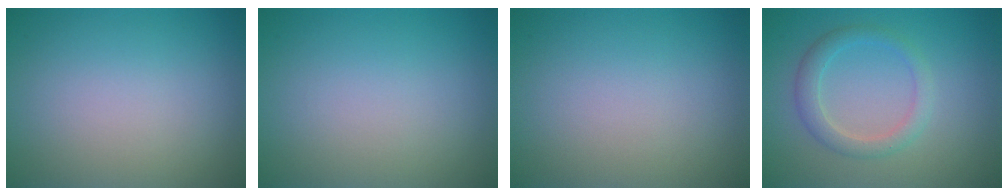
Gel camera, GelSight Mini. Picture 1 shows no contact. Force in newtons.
{"total": 0.0}
{"total": 0.0}
{"total": 2.5, "press": 2.5, "slide": 0.1}